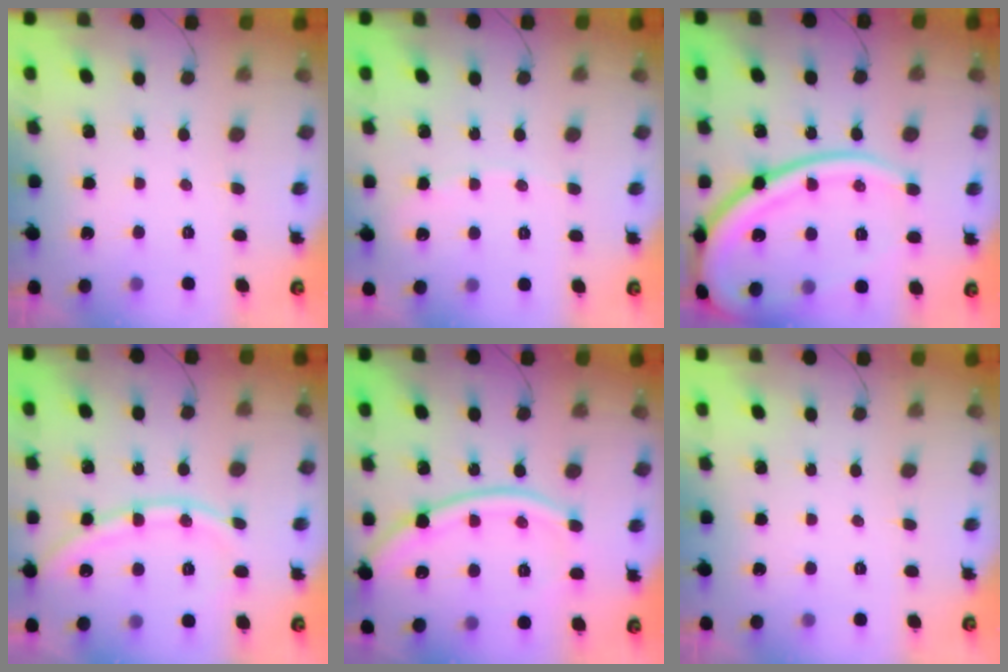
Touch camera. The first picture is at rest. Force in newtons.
{"total": 3.4, "press": 3.4, "slide": 0.5}
{"total": 25.7, "press": 25.5, "slide": 3.2}
{"total": 10.4, "press": 10.3, "slide": 1.4}
{"total": 14.4, "press": 14.3, "slide": 1.8}
{"total": 0.0}